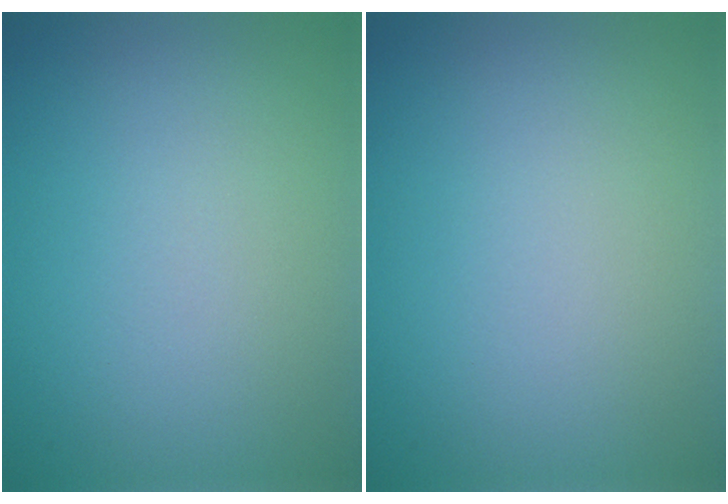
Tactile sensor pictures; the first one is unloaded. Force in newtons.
{"total": 0.0}